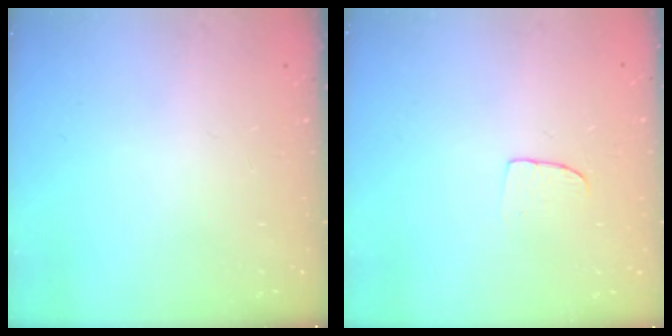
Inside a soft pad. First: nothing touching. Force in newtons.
{"total": 5.5, "press": 5.5, "slide": 0.3}